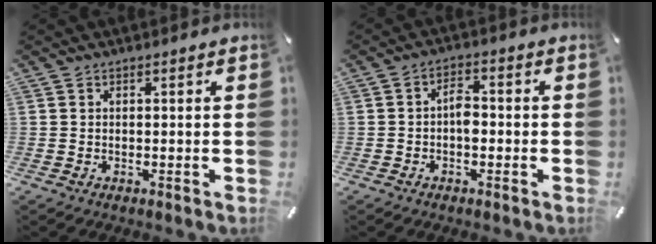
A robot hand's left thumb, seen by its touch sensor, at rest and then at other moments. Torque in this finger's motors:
{"motor_torque": [0.21, 0.95, 0.16, -0.21, 0.14]}